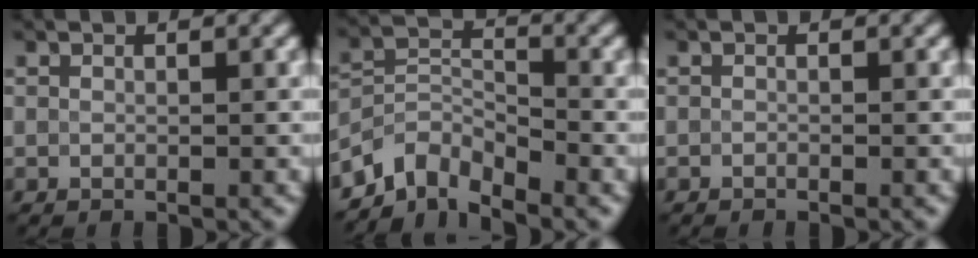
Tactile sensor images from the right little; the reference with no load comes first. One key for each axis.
{"total": 4.2, "fx": -3.7, "fy": 1.7, "fz": 1.1, "tx": -0.009, "ty": 0.001, "tz": -0.083}
{"total": 0.0}